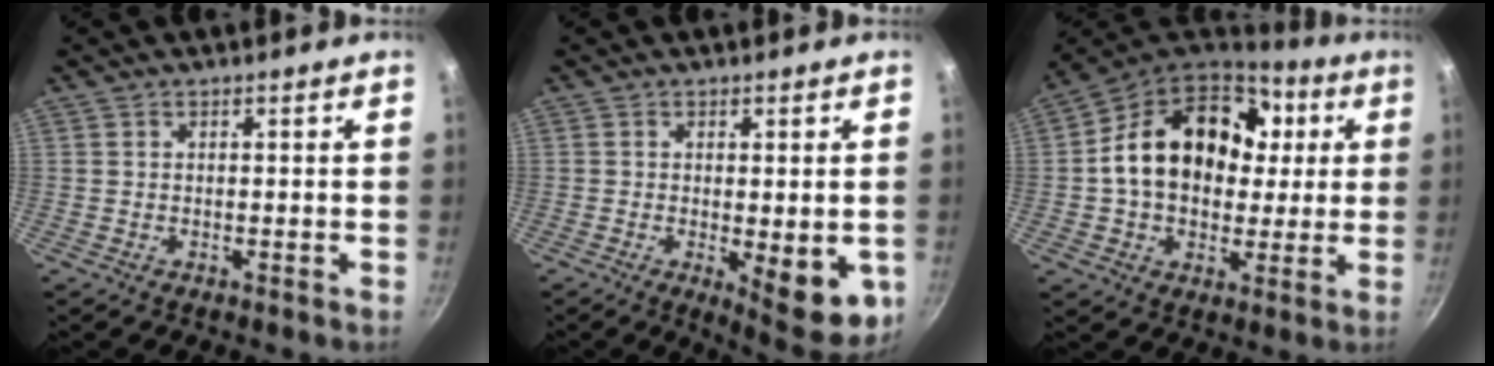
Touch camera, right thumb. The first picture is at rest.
{"total": 10.3, "force": [-1.9, 3.6, 9.4], "torque": [-0.104, -0.009, -0.015]}
{"total": 22.2, "force": [3.6, 16.4, 14.5], "torque": [-0.221, 0.024, 0.051]}